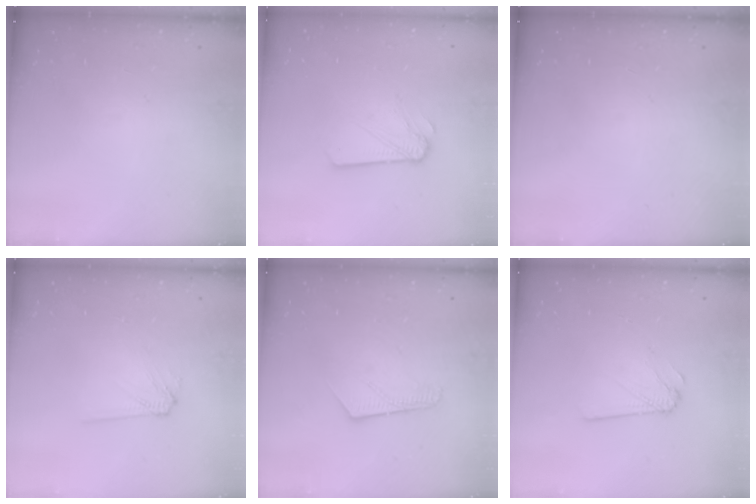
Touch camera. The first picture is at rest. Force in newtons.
{"total": 3.7, "press": 3.6, "slide": 0.6}
{"total": 0.0}
{"total": 4.2, "press": 4.2, "slide": 0.5}
{"total": 7.2, "press": 7.2, "slide": 0.9}
{"total": 2.2, "press": 2.2, "slide": 0.1}